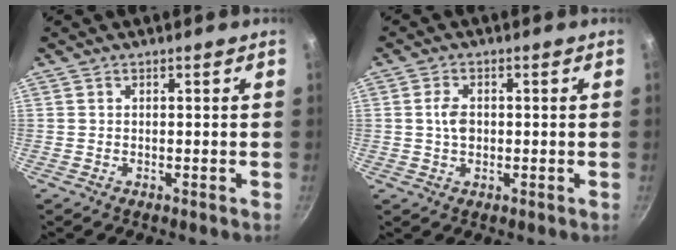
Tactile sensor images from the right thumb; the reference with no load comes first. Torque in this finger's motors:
{"motor_torque": [-0.19, 0.45, 0.14, 0.54, -0.03]}